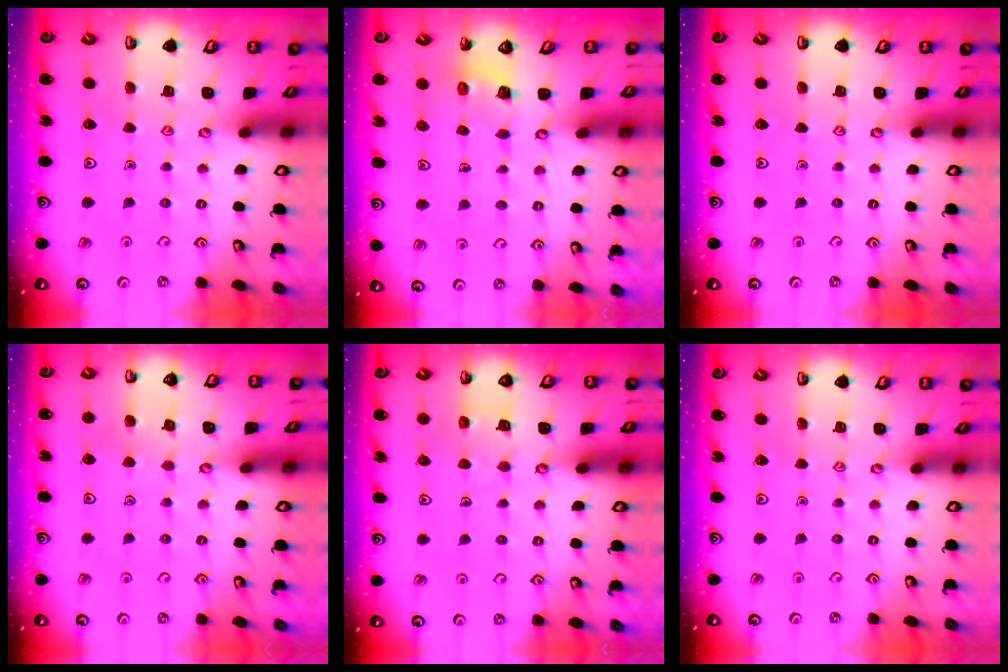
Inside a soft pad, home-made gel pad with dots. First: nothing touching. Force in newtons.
{"total": 2.6, "press": 2.6, "slide": 0.3}
{"total": 0.0}
{"total": 2.6, "press": 2.6, "slide": 0.3}
{"total": 6.0, "press": 6.0, "slide": 0.3}
{"total": 0.0}